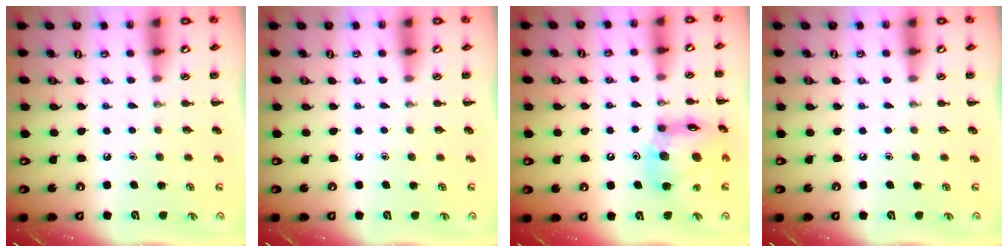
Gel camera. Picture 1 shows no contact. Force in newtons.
{"total": 0.0}
{"total": 13.7, "press": 13.3, "slide": 3.4}
{"total": 0.0}